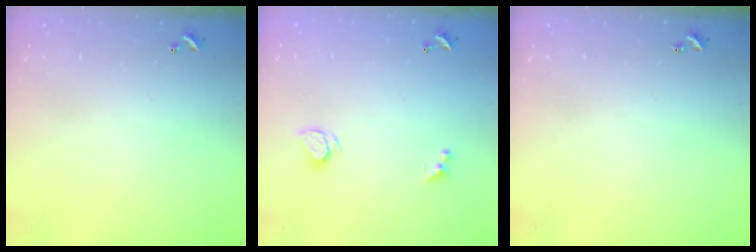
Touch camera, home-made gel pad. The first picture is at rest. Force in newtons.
{"total": 2.0, "press": 2.0, "slide": 0.5}
{"total": 0.0}